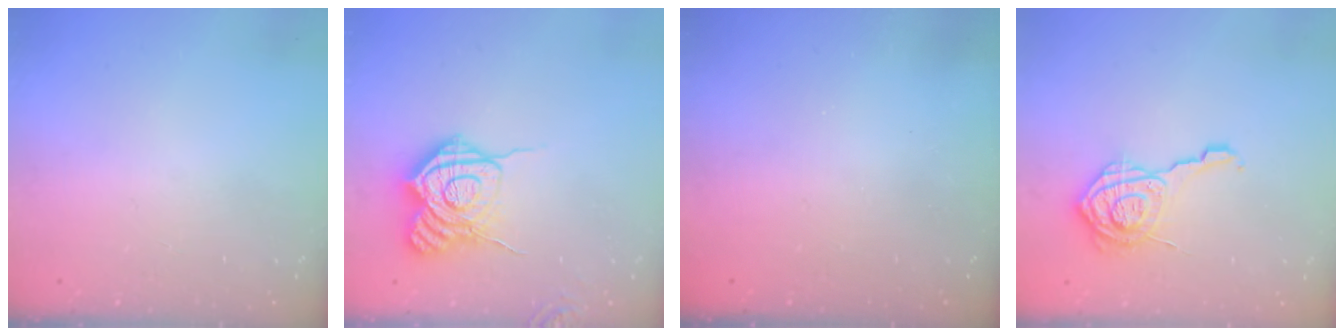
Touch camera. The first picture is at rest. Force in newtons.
{"total": 15.5, "press": 15.5, "slide": 1.1}
{"total": 2.6, "press": 2.5, "slide": 0.9}
{"total": 11.7, "press": 11.6, "slide": 0.7}